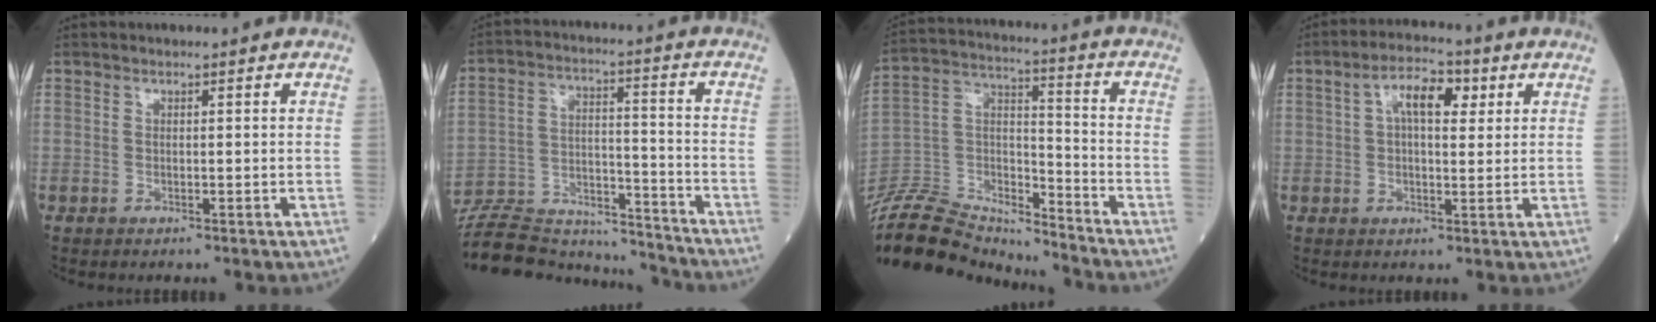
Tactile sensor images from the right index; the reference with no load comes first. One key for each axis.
{"total": 18.7, "fx": -18.0, "fy": 3.3, "fz": 4.0, "tx": -0.090, "ty": 0.018, "tz": -0.285}
{"total": 20.5, "fx": -19.9, "fy": 3.4, "fz": 3.8, "tx": -0.088, "ty": 0.034, "tz": -0.340}
{"total": 6.8, "fx": 2.2, "fy": 2.7, "fz": 5.8, "tx": -0.100, "ty": 0.021, "tz": 0.033}